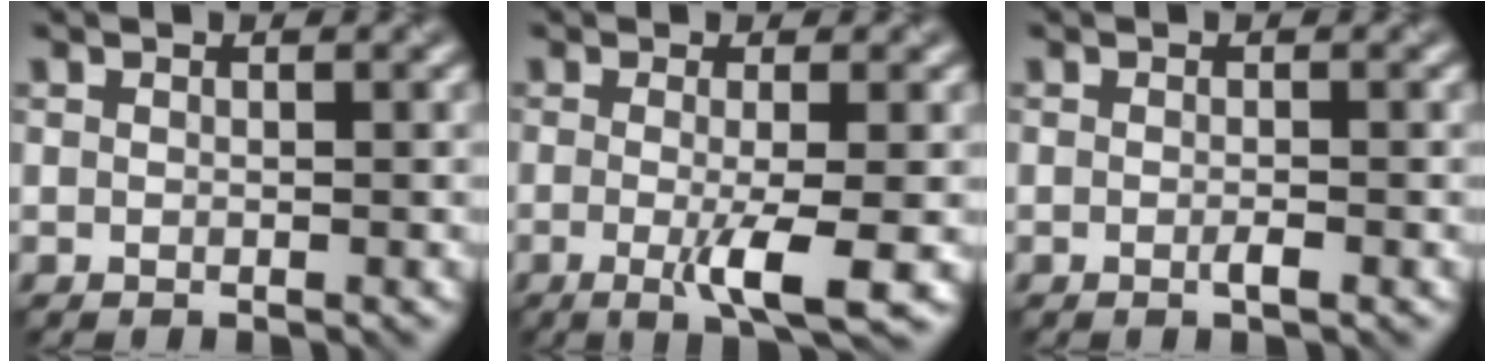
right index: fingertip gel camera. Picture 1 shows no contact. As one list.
[{"total": 4.3, "force": [-1.1, 0.6, 4.1], "torque": [-0.067, -0.015, -0.017]}, {"total": 0.8, "force": [-0.6, 0.0, 0.6], "torque": [-0.010, -0.001, -0.011]}]